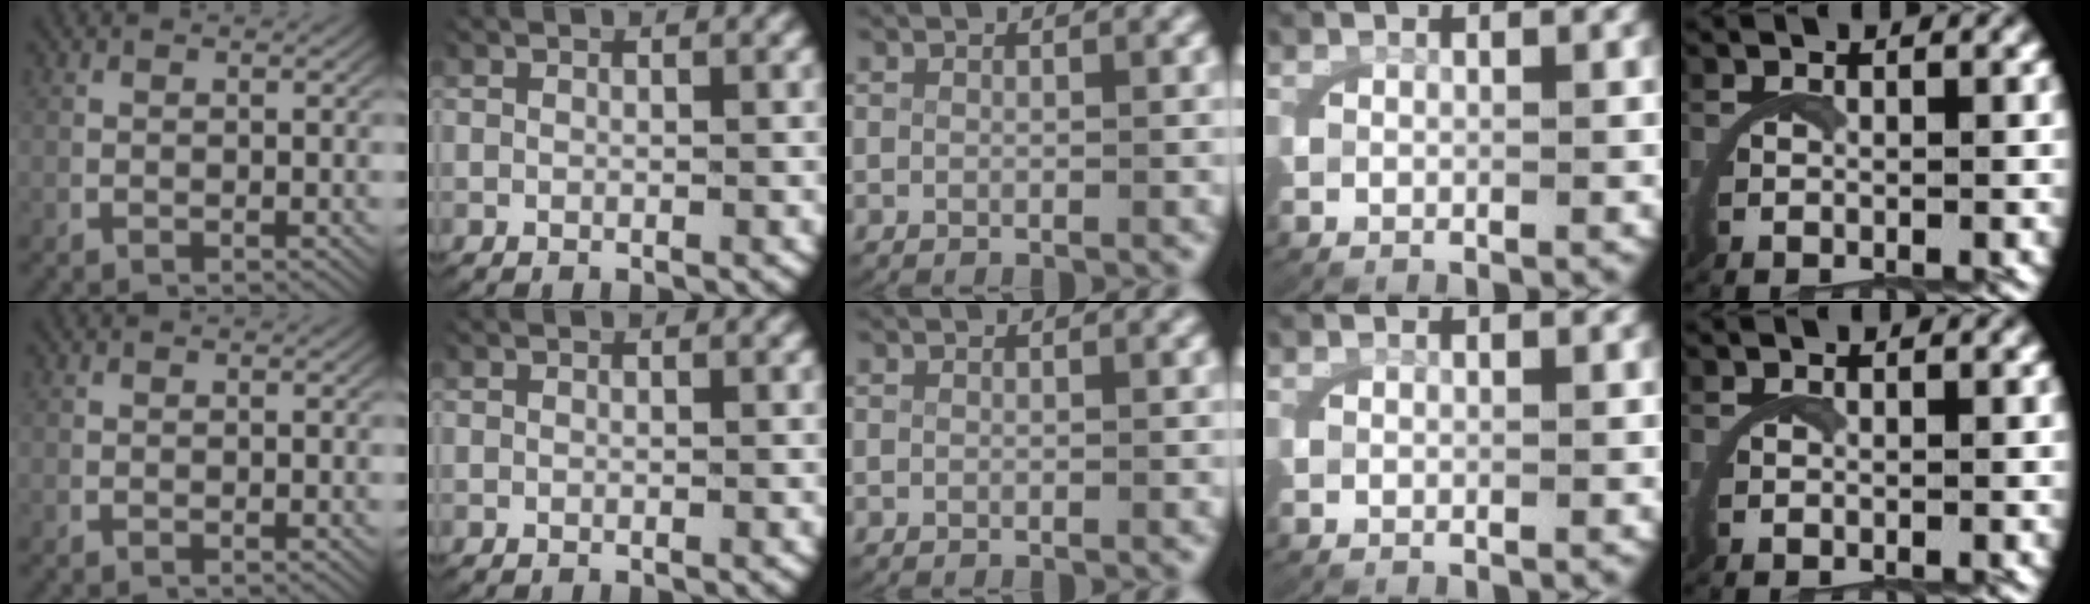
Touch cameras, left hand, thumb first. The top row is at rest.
{}